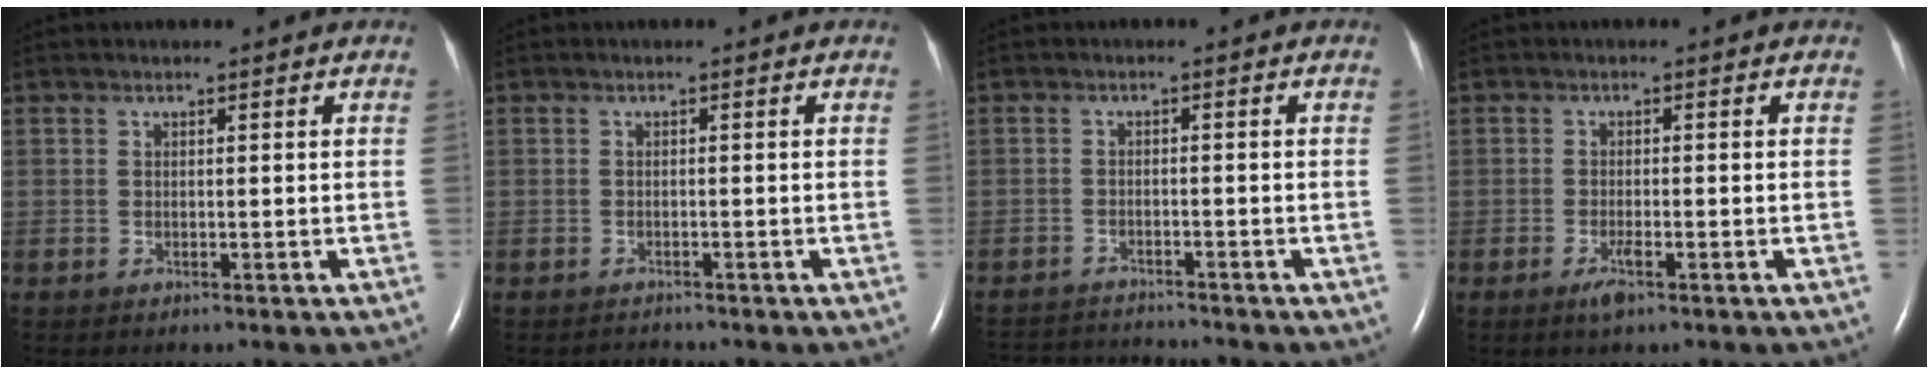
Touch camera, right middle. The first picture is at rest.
{"total": 0.9, "force": [-0.8, -0.1, -0.4], "torque": [0.001, -0.009, -0.013]}
{"total": 8.2, "force": [-8.1, -0.7, 1.4], "torque": [-0.024, 0.000, -0.134]}
{"total": 2.0, "force": [-1.3, 0.2, 1.6], "torque": [-0.036, -0.003, -0.024]}